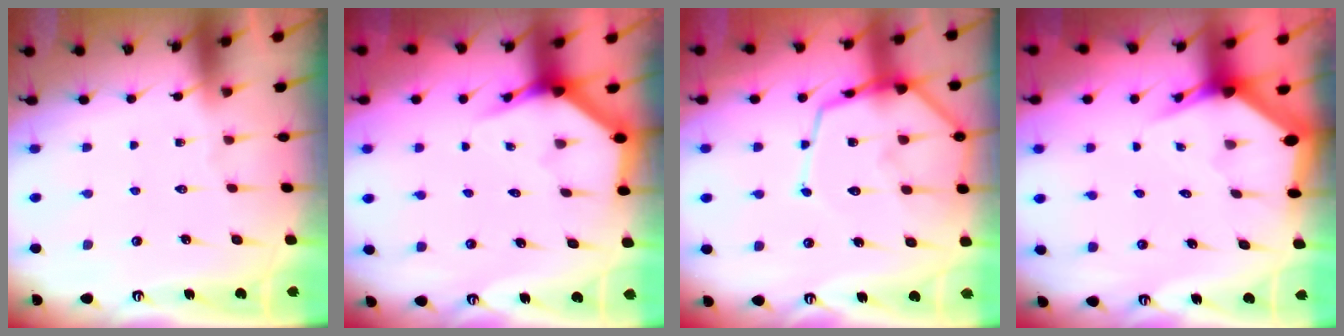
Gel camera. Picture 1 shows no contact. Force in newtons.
{"total": 4.0, "press": 4.0, "slide": 0.2}
{"total": 15.5, "press": 15.5, "slide": 1.3}
{"total": 3.6, "press": 3.6, "slide": 0.3}